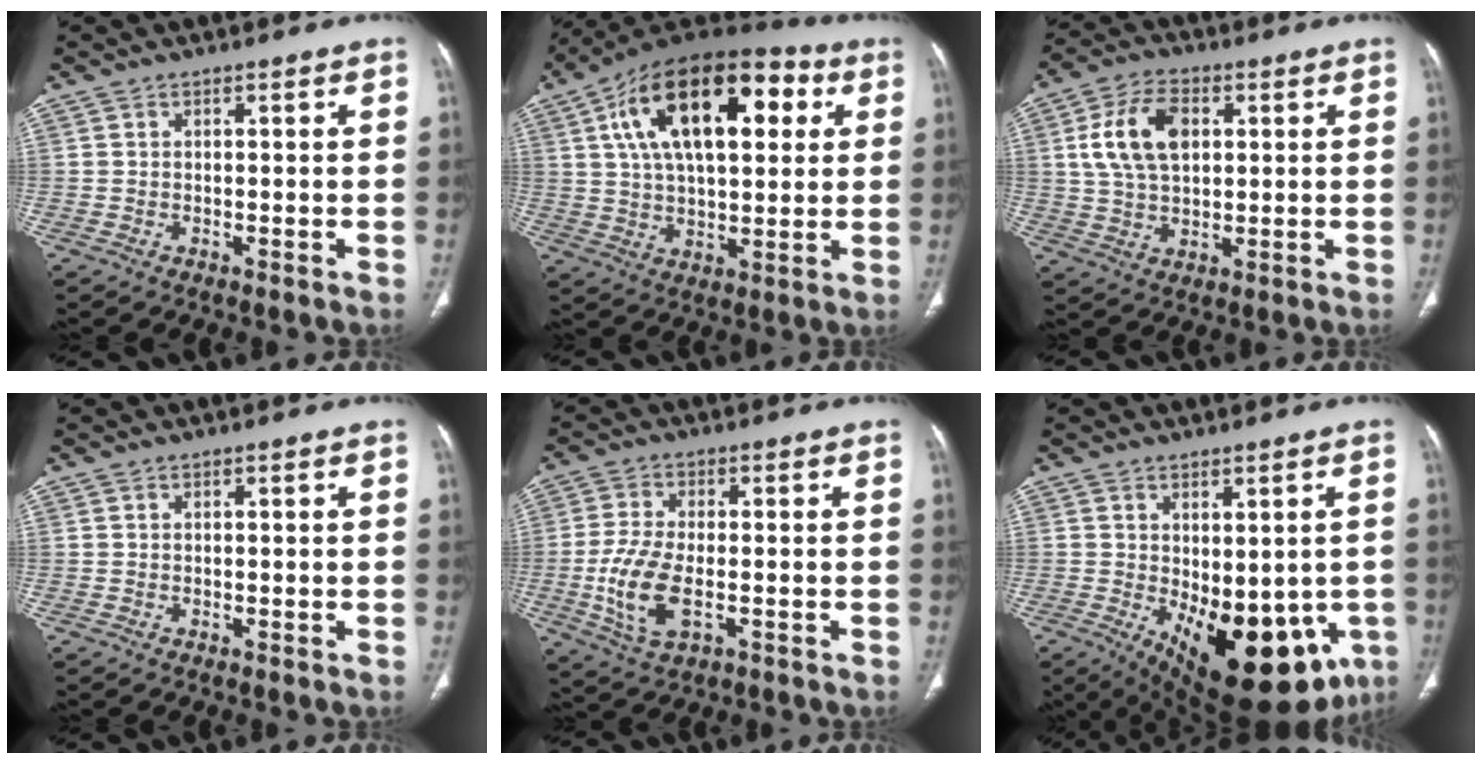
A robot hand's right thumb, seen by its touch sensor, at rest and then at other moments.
{"total": 24.9, "force": [7.7, 12.5, 20.1], "torque": [-0.317, 0.017, 0.117]}
{"total": 11.7, "force": [2.8, 7.2, 8.8], "torque": [-0.157, 0.005, 0.052]}
{"total": 0.0}
{"total": 10.6, "force": [-2.5, 5.2, 9.0], "torque": [-0.195, 0.000, -0.044]}
{"total": 21.7, "force": [-6.9, 11.1, 17.3], "torque": [-0.186, -0.020, -0.069]}